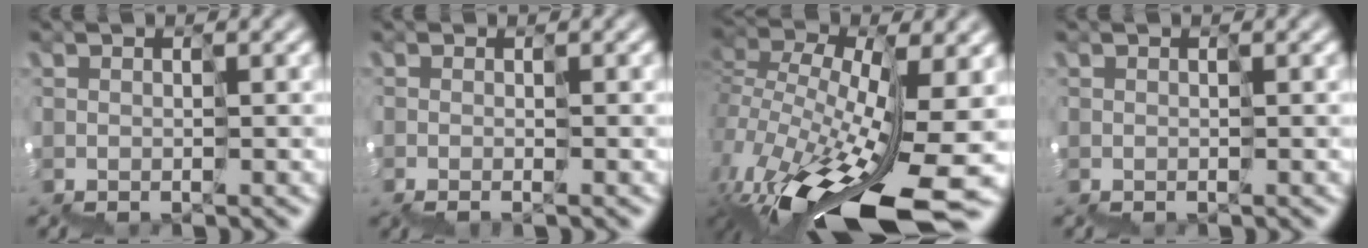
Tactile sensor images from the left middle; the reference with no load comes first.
{"total": 1.5, "force": [0.2, -0.9, -1.2], "torque": [0.026, 0.000, -0.001]}
{"total": 11.5, "force": [-6.1, 4.2, 8.9], "torque": [-0.204, -0.003, -0.114]}
{"total": 0.0}